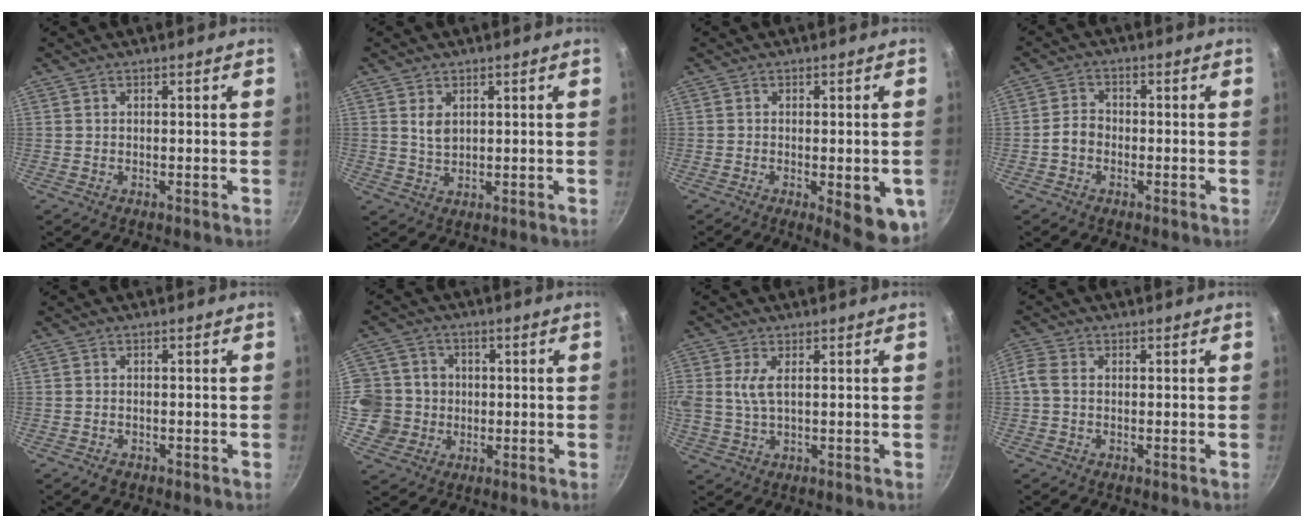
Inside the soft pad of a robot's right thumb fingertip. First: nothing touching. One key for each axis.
{"total": 3.0, "fx": 1.1, "fy": 1.9, "fz": 2.1, "tx": -0.035, "ty": -0.008, "tz": 0.023}
{"total": 10.0, "fx": -2.9, "fy": 3.1, "fz": 9.1, "tx": -0.091, "ty": -0.002, "tz": -0.030}
{"total": 3.4, "fx": -1.2, "fy": 2.6, "fz": 1.8, "tx": -0.023, "ty": 0.023, "tz": -0.028}
{"total": 1.6, "fx": -1.0, "fy": 1.0, "fz": 0.7, "tx": -0.015, "ty": 0.007, "tz": -0.011}
{"total": 10.9, "fx": -0.5, "fy": 10.5, "fz": 2.7, "tx": -0.026, "ty": 0.017, "tz": -0.018}
{"total": 4.4, "fx": 0.9, "fy": 1.9, "fz": 3.9, "tx": -0.085, "ty": 0.001, "tz": 0.018}
{"total": 3.0, "fx": -0.2, "fy": 2.1, "fz": 2.0, "tx": -0.049, "ty": 0.007, "tz": -0.013}